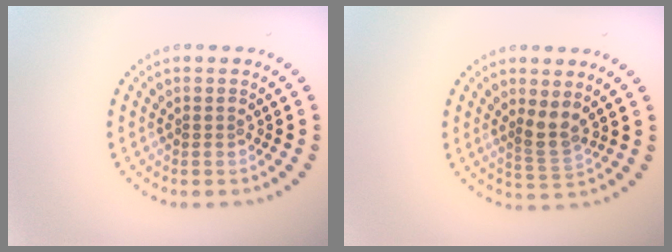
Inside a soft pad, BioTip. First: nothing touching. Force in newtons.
{"total": 2.2, "press": 1.7, "slide": 1.4}